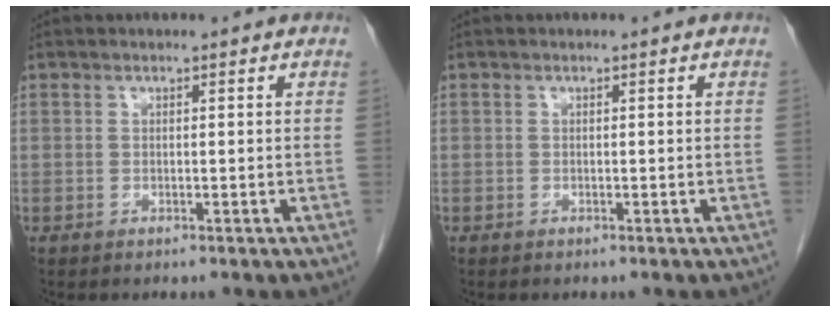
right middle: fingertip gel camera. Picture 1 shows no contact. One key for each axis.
{"total": 0.0}